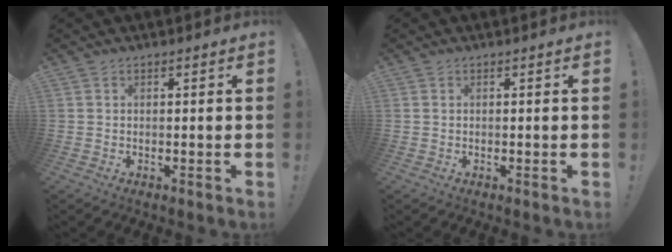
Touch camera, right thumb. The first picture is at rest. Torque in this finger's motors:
{"motor_torque": [-0.16, -0.07, -0.16, -0.16, -0.02]}